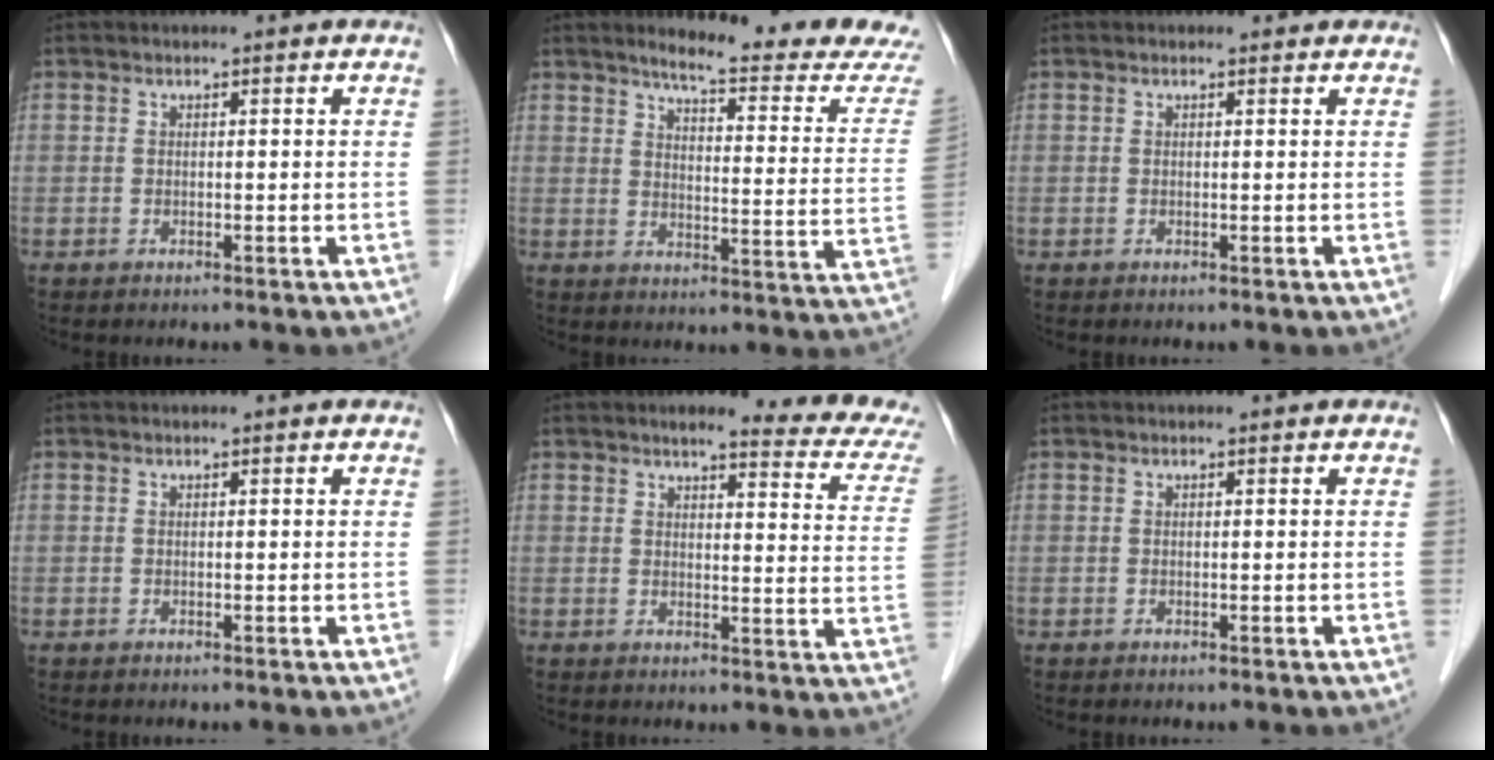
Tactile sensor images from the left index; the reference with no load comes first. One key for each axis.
{"total": 16.2, "fx": 15.2, "fy": -0.3, "fz": 5.6, "tx": -0.075, "ty": -0.079, "tz": 0.177}
{"total": 0.6, "fx": 0.5, "fy": 0.3, "fz": 0.1, "tx": -0.008, "ty": 0.002, "tz": 0.006}
{"total": 0.0}
{"total": 13.0, "fx": 11.8, "fy": 1.4, "fz": 5.4, "tx": -0.047, "ty": -0.036, "tz": 0.109}
{"total": 0.0}